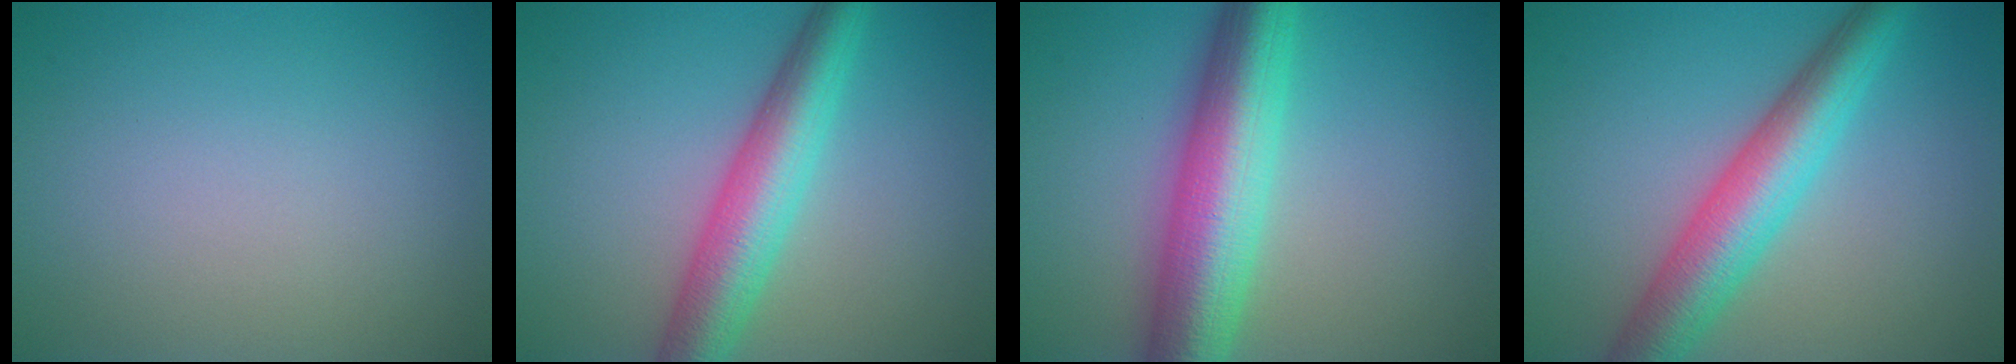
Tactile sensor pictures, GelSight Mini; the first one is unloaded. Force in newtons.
{"total": 6.4, "press": 6.3, "slide": 0.2}
{"total": 9.5, "press": 9.5, "slide": 0.1}
{"total": 6.9, "press": 6.9, "slide": 0.1}